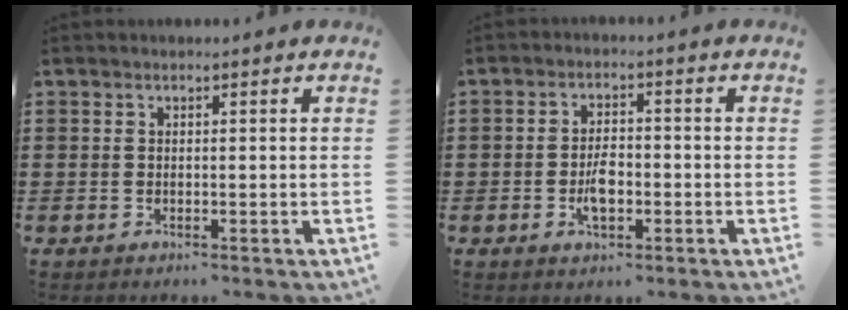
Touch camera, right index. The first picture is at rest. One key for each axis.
{"total": 4.3, "fx": -1.2, "fy": 2.0, "fz": 3.6, "tx": -0.078, "ty": 0.001, "tz": -0.024}